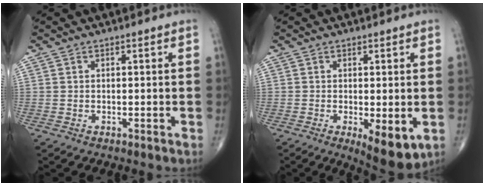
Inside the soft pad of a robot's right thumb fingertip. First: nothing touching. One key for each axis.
{"total": 7.1, "fx": -1.8, "fy": 2.6, "fz": 6.4, "tx": -0.085, "ty": -0.019, "tz": -0.022}